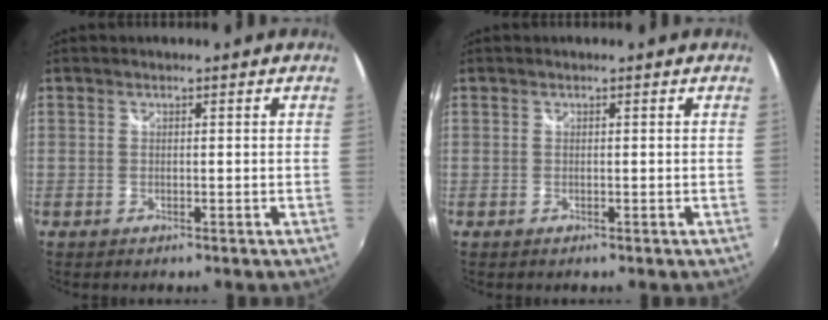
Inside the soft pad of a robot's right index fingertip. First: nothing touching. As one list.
[{"total": 0.0}]